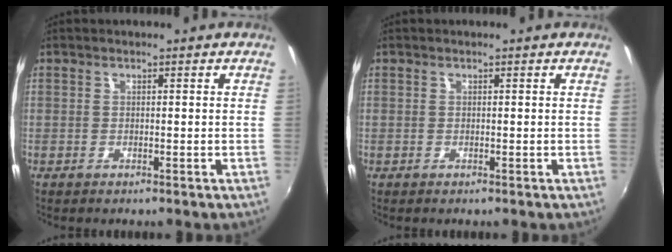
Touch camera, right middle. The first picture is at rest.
{"total": 0.0}